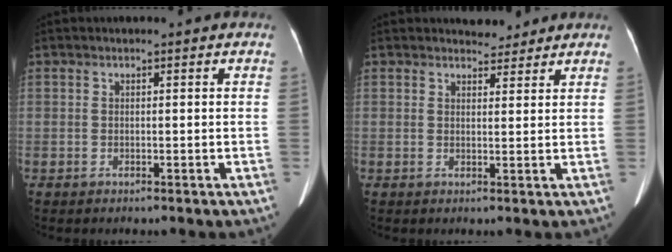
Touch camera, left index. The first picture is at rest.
{"total": 3.0, "force": [2.8, 1.0, 0.1], "torque": [-0.001, 0.000, 0.038]}